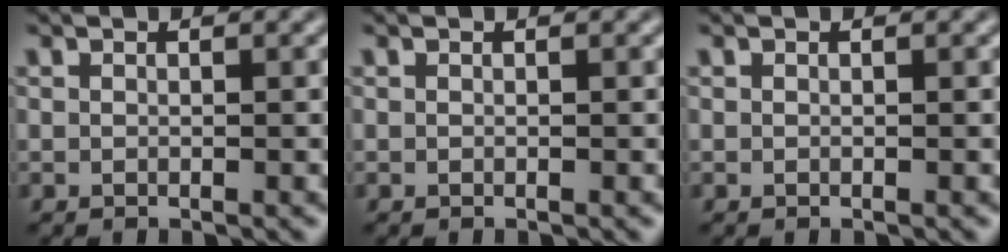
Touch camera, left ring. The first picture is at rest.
{"total": 0.0}
{"total": 0.0}